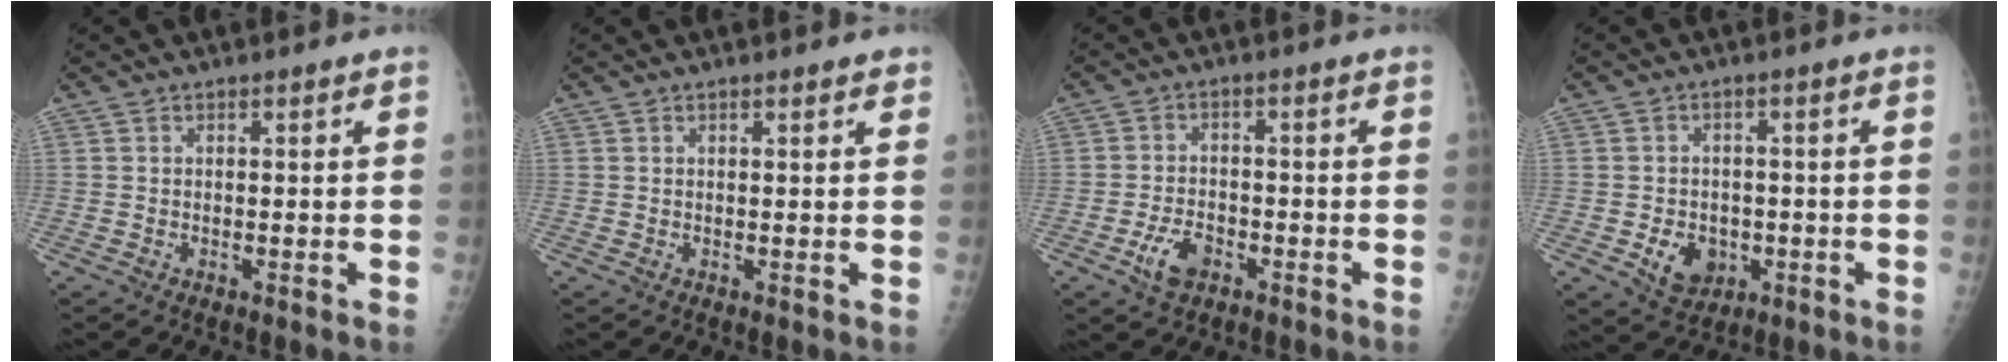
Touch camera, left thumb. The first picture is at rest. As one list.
[{"total": 1.8, "force": [1.2, 0.5, 1.1], "torque": [-0.010, -0.001, 0.013]}, {"total": 5.4, "force": [-2.7, 3.2, 3.3], "torque": [-0.058, 0.016, -0.048]}, {"total": 6.6, "force": [-1.9, 5.2, 3.6], "torque": [-0.033, 0.006, -0.020]}]